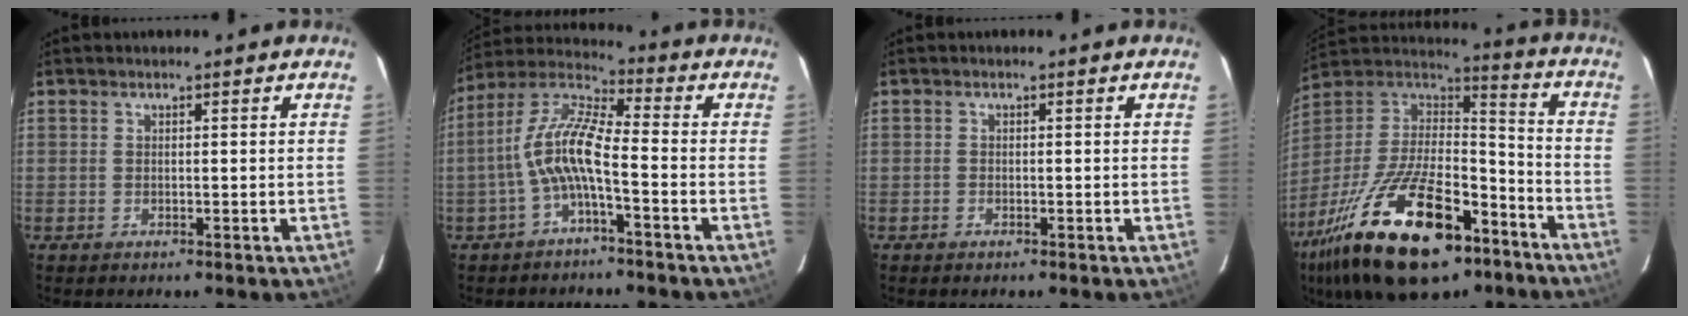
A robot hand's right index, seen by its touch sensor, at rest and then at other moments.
{"total": 9.6, "force": [-2.8, 2.0, 9.0], "torque": [-0.200, 0.016, -0.057]}
{"total": 0.6, "force": [-0.5, 0.3, 0.1], "torque": [-0.003, 0.001, -0.011]}
{"total": 30.3, "force": [-17.7, 13.4, 20.7], "torque": [-0.405, -0.028, -0.281]}